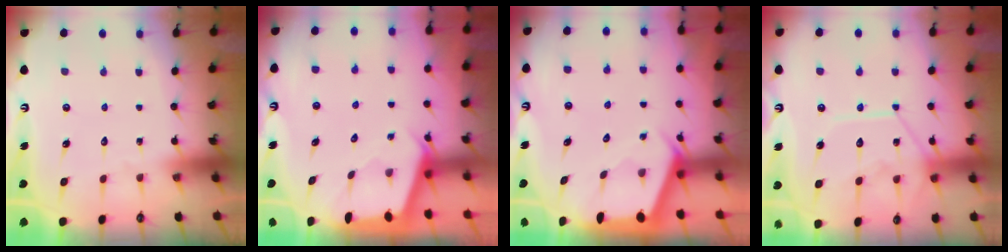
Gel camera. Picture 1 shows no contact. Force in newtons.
{"total": 2.0, "press": 2.0, "slide": 0.3}
{"total": 2.4, "press": 2.4, "slide": 0.3}
{"total": 13.8, "press": 13.8, "slide": 1.5}